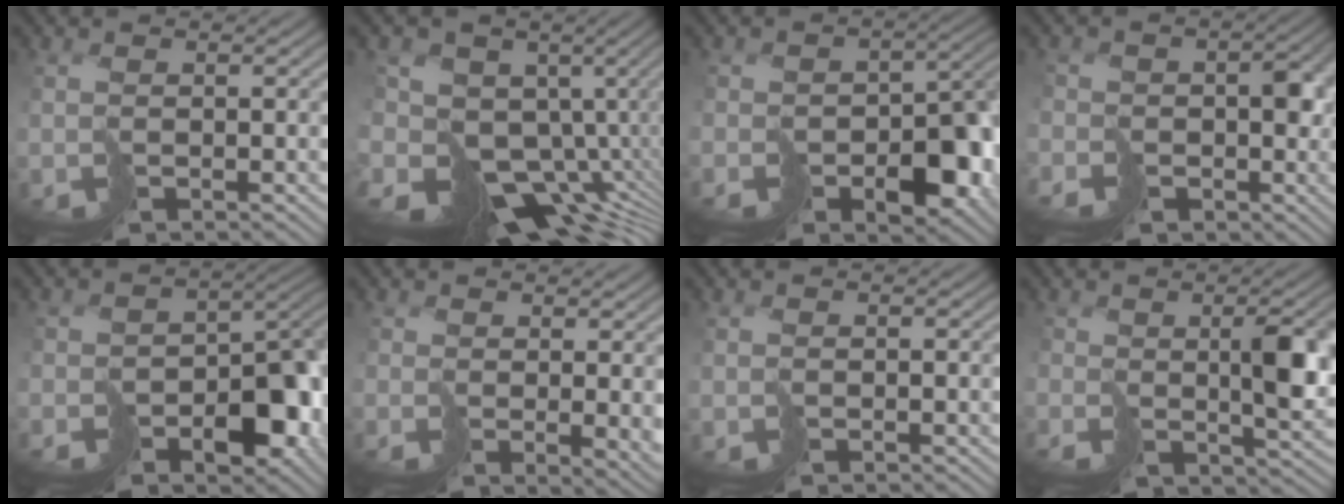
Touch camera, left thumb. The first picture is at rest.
{"total": 13.0, "force": [-2.9, 9.3, 8.7], "torque": [-0.167, -0.006, -0.025]}
{"total": 8.0, "force": [-4.0, 5.3, 4.5], "torque": [-0.039, -0.015, -0.052]}
{"total": 6.6, "force": [-2.9, 5.6, 2.1], "torque": [-0.025, -0.009, -0.061]}
{"total": 10.7, "force": [-5.7, 6.7, 6.2], "torque": [-0.057, -0.023, -0.072]}
{"total": 3.0, "force": [0.7, 1.4, 2.6], "torque": [-0.045, -0.023, 0.027]}
{"total": 0.0}
{"total": 3.6, "force": [1.1, 1.3, 3.2], "torque": [-0.049, -0.005, 0.033]}